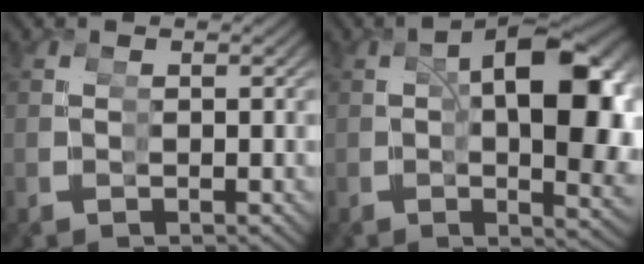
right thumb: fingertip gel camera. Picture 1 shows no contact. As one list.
[{"total": 10.9, "force": [1.0, 3.6, 10.2], "torque": [-0.122, 0.011, 0.017]}]